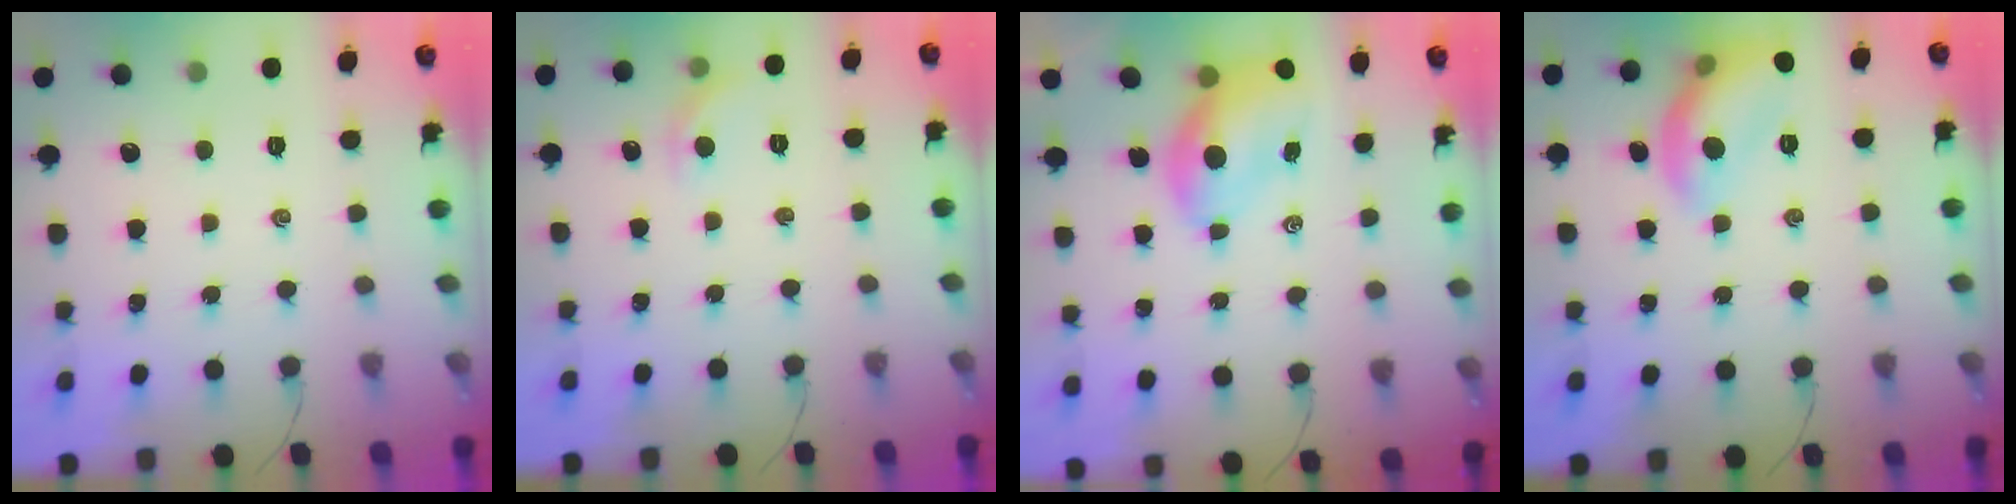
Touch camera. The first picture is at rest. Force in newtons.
{"total": 5.2, "press": 5.0, "slide": 1.5}
{"total": 7.9, "press": 7.8, "slide": 1.4}
{"total": 12.1, "press": 12.1, "slide": 1.0}